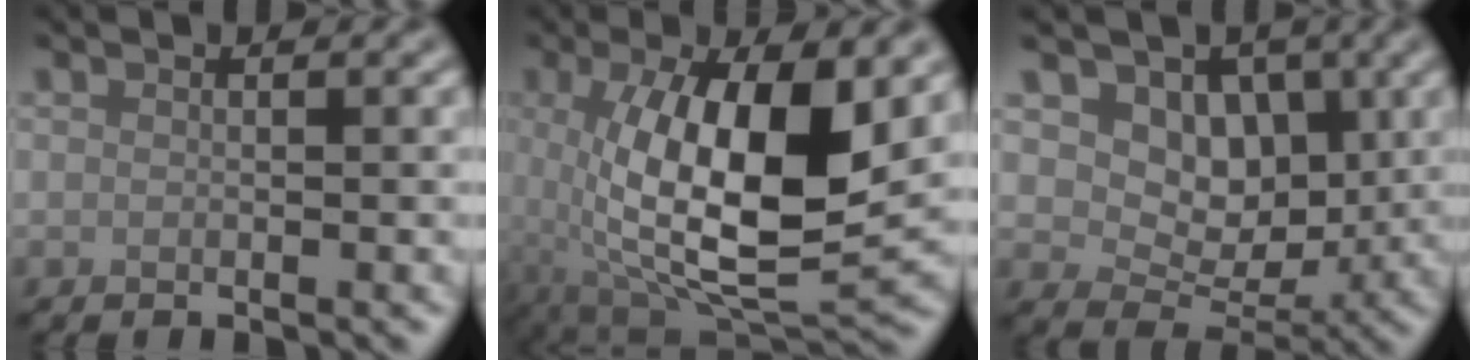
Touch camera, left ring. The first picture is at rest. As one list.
[{"total": 12.5, "force": [0.4, 5.0, 11.4], "torque": [-0.194, -0.019, 0.011]}, {"total": 6.1, "force": [1.5, 4.7, 3.6], "torque": [-0.047, -0.010, 0.014]}]